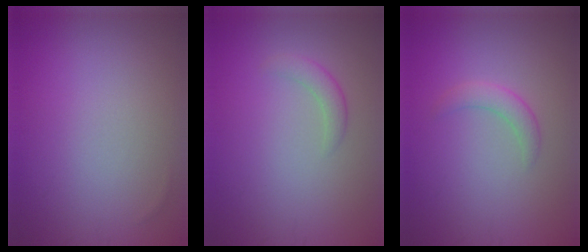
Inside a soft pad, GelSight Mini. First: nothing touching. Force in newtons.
{"total": 1.5, "press": 1.5, "slide": 0.1}
{"total": 1.8, "press": 1.8, "slide": 0.0}